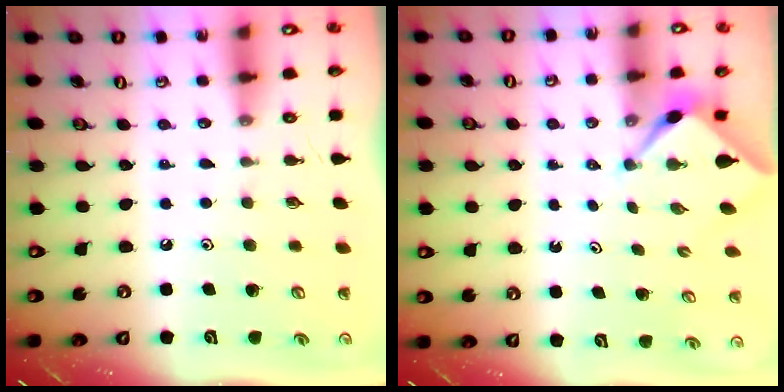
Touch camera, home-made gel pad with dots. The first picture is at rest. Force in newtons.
{"total": 2.2, "press": 2.2, "slide": 0.2}